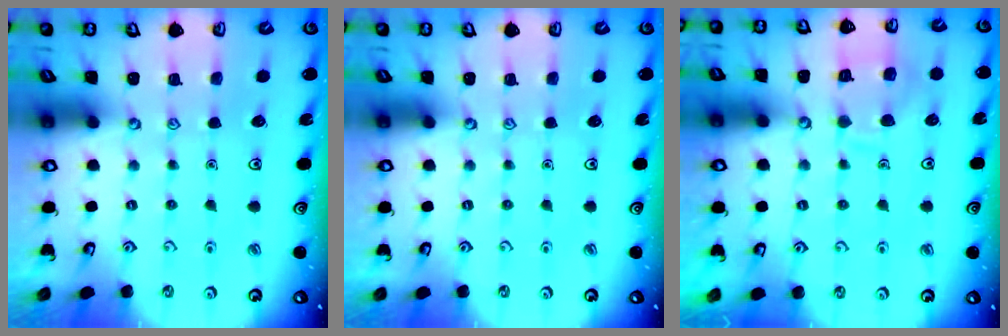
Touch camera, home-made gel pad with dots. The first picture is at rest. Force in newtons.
{"total": 0.0}
{"total": 9.7, "press": 9.7, "slide": 0.9}